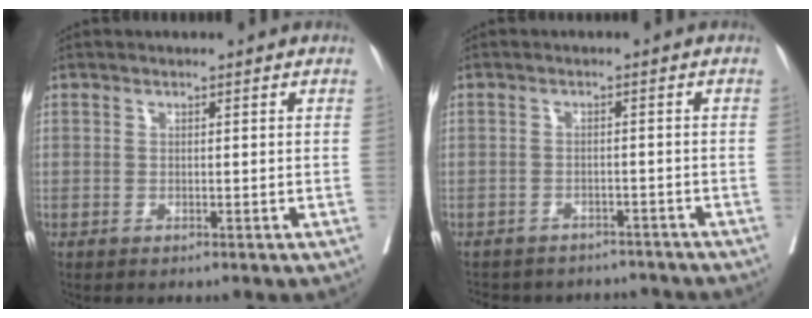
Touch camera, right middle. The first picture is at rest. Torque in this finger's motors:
{"motor_torque": [0.55, -1.41, 0.07, 0.04]}